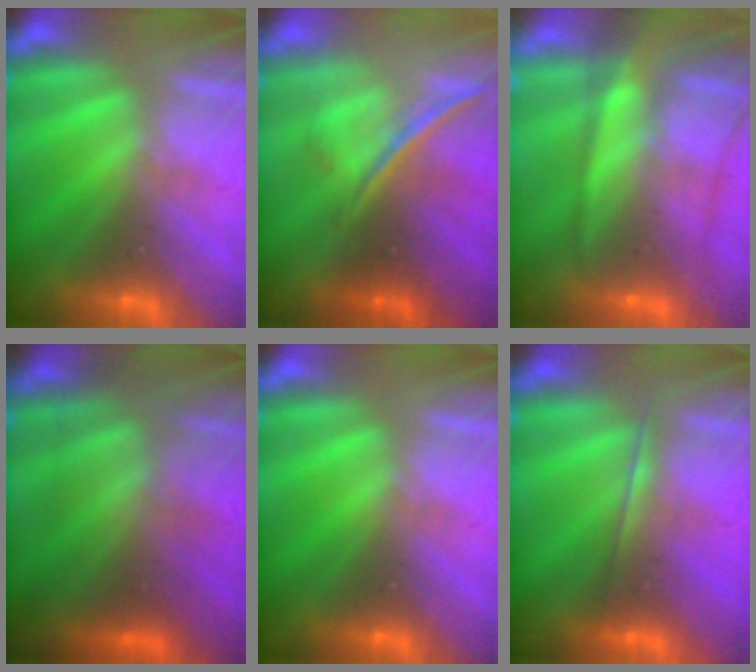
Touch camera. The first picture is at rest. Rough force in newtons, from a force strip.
{"total": 1.7}
{"total": 6.9}
{"total": 4.2}
{"total": 0.0}
{"total": 1.6}